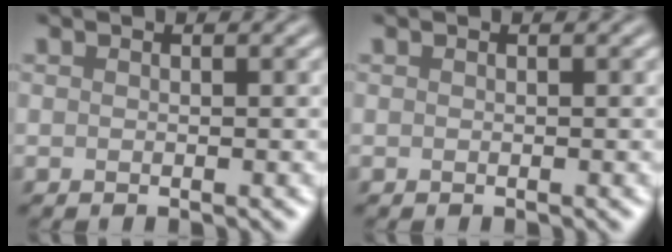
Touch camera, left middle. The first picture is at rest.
{"total": 0.0}